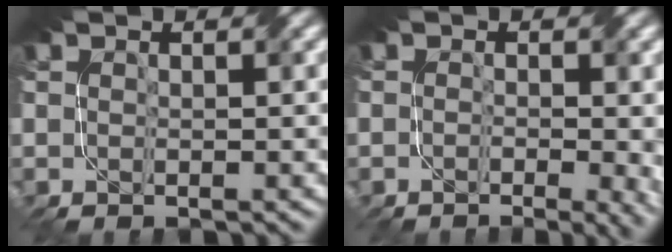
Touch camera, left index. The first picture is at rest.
{"total": 4.8, "force": [-1.2, 2.0, 4.2], "torque": [-0.028, -0.003, -0.015]}